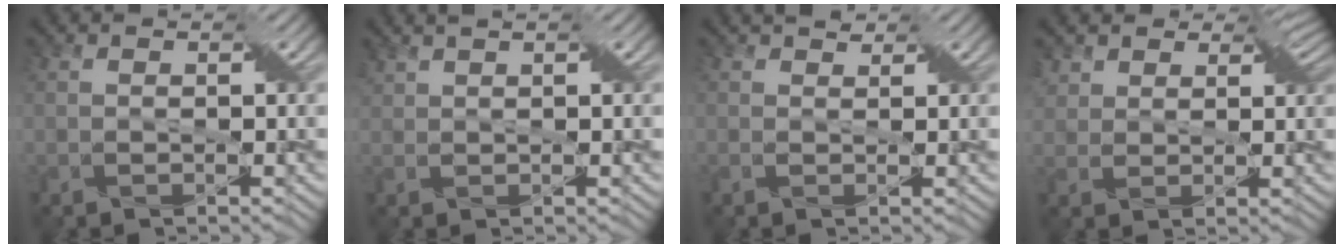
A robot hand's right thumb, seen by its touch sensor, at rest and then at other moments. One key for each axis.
{"total": 1.9, "fx": 1.6, "fy": 0.3, "fz": 0.9, "tx": -0.029, "ty": 0.011, "tz": 0.034}
{"total": 2.0, "fx": 1.4, "fy": 1.0, "fz": 1.0, "tx": -0.026, "ty": 0.005, "tz": 0.020}
{"total": 5.4, "fx": 3.4, "fy": 3.5, "fz": 2.2, "tx": -0.059, "ty": 0.010, "tz": 0.060}